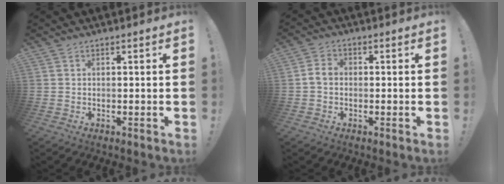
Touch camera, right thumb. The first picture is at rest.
{"total": 3.8, "force": [-0.8, 2.6, 2.6], "torque": [-0.053, 0.012, -0.015]}